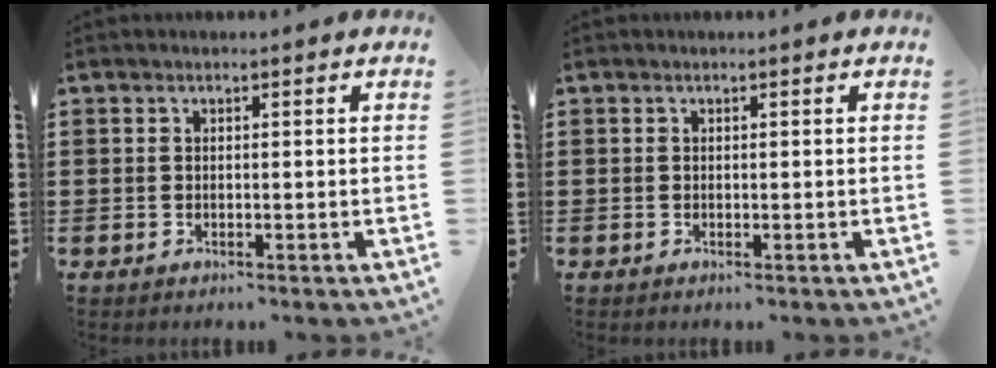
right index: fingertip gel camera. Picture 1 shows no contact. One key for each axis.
{"total": 0.0}